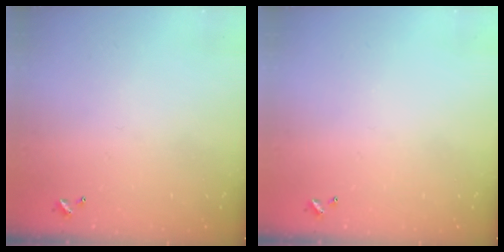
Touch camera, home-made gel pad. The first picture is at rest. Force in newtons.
{"total": 0.0}